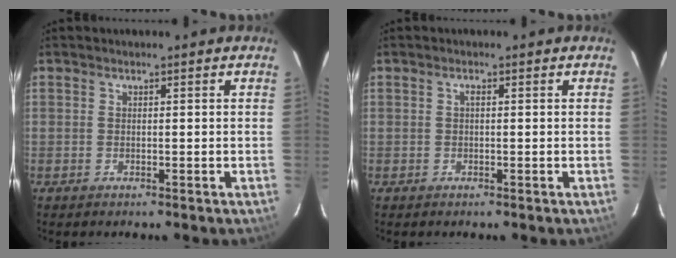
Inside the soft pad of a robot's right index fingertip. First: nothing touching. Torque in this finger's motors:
{"motor_torque": [0.06, 0.01, 0.09, 0.02]}